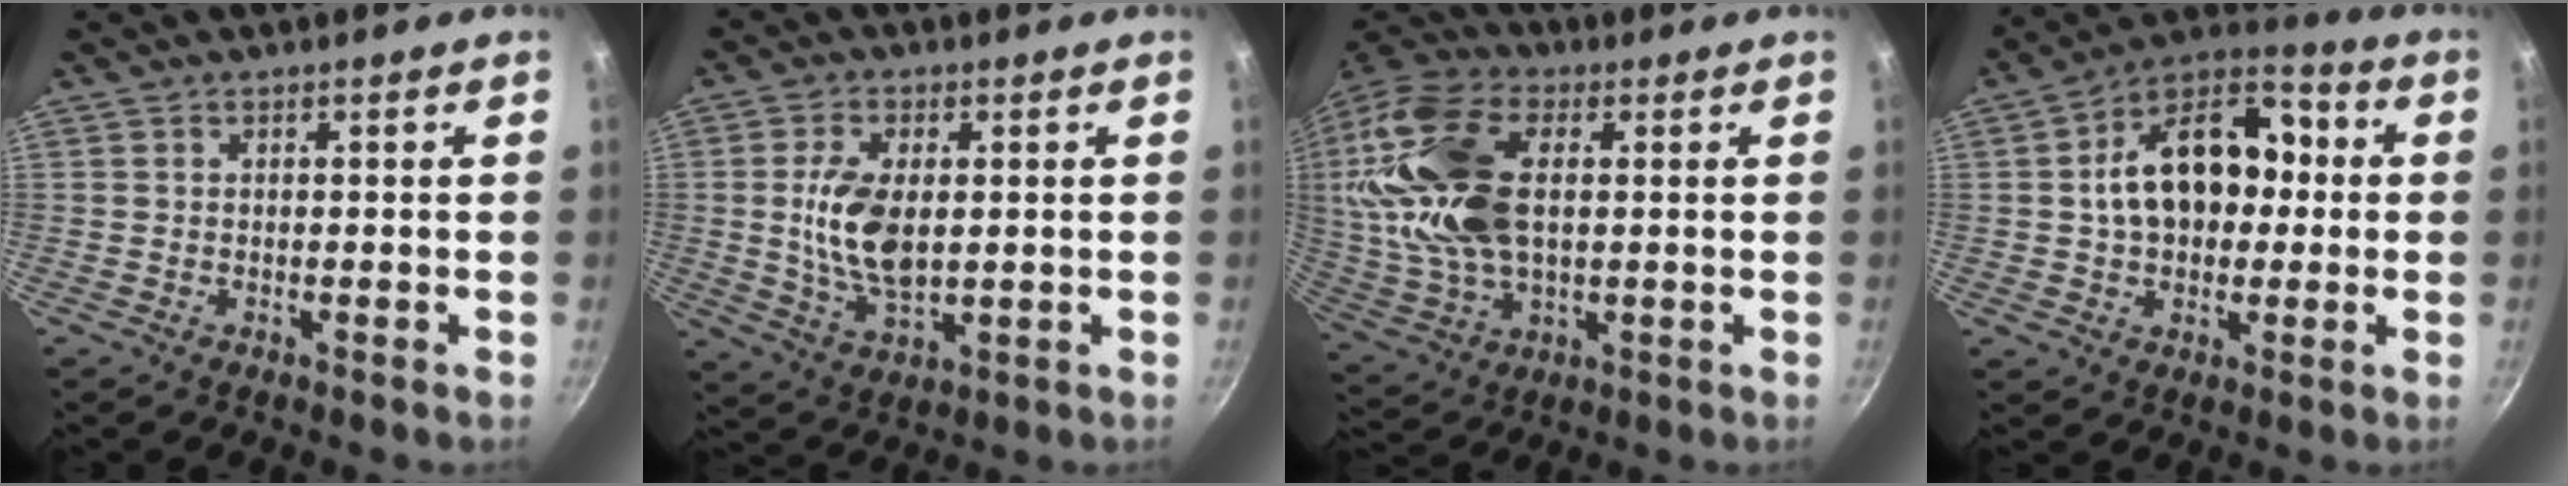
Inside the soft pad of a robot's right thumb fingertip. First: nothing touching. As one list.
[{"total": 10.7, "force": [0.7, 5.7, 9.0], "torque": [-0.171, -0.010, 0.022]}, {"total": 22.2, "force": [3.1, 12.3, 18.2], "torque": [-0.396, 0.001, 0.055]}, {"total": 17.6, "force": [1.5, 11.3, 13.3], "torque": [-0.178, 0.035, 0.016]}]